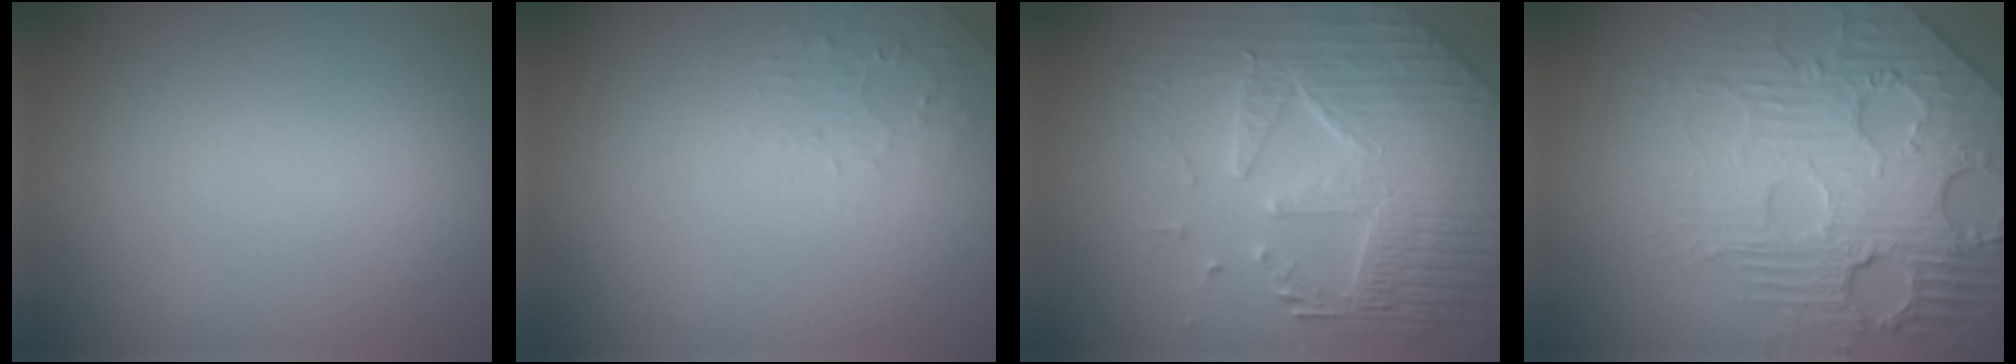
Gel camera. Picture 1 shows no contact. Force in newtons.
{"total": 1.3, "press": 1.2, "slide": 0.3}
{"total": 7.7, "press": 6.0, "slide": 4.8}
{"total": 8.2, "press": 5.8, "slide": 5.9}